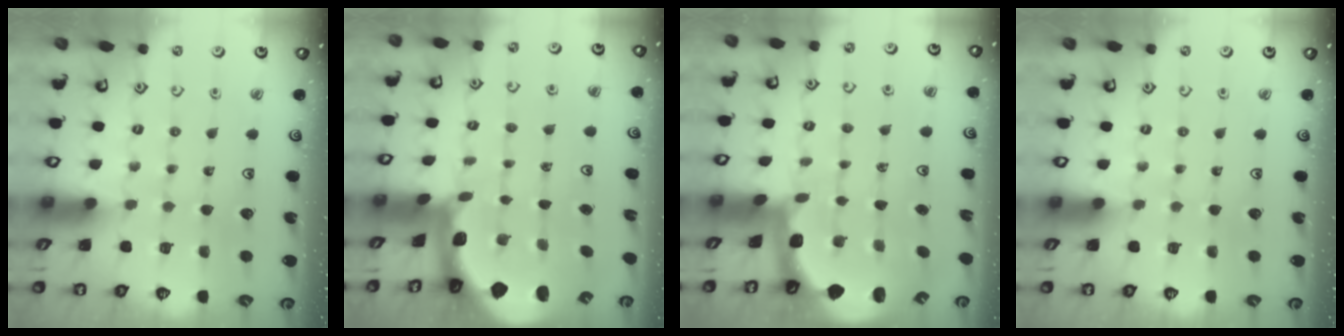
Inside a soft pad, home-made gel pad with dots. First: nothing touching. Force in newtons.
{"total": 1.7, "press": 1.7, "slide": 0.4}
{"total": 2.4, "press": 2.1, "slide": 1.2}
{"total": 0.0}